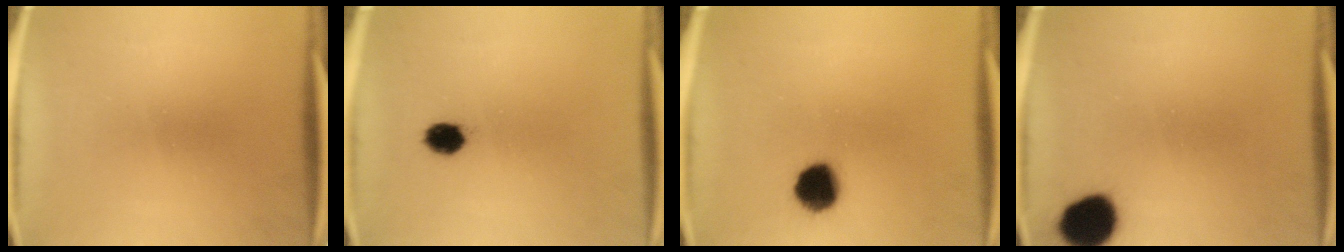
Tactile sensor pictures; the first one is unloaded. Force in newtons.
{"total": 4.0}
{"total": 8.7}
{"total": 10.2}